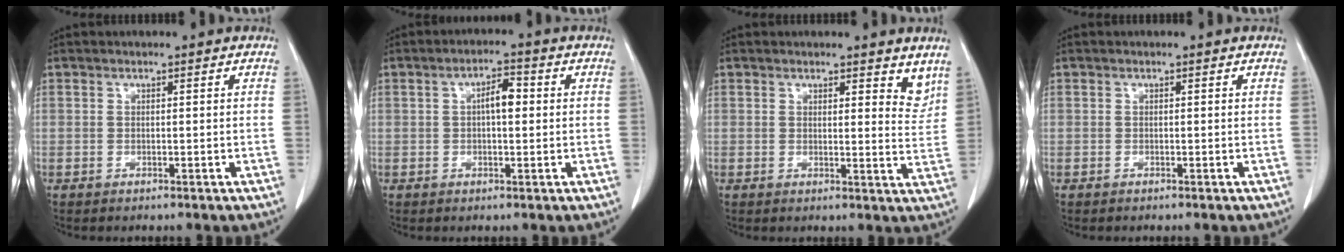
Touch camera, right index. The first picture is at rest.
{"total": 3.8, "force": [0.4, 1.3, 3.6], "torque": [-0.061, 0.010, 0.004]}
{"total": 4.1, "force": [3.3, 1.2, 2.2], "torque": [-0.017, -0.024, 0.031]}
{"total": 0.0}